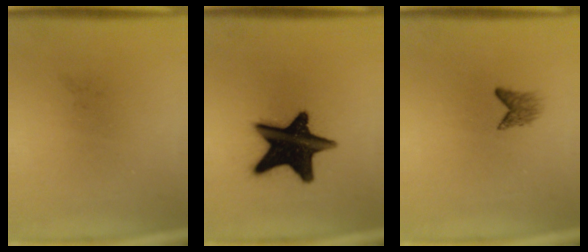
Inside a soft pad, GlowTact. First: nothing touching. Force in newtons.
{"total": 19.2}
{"total": 1.9}